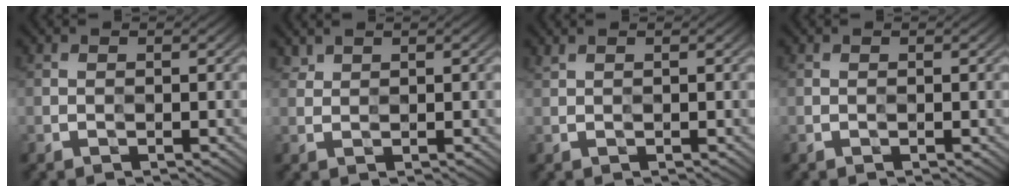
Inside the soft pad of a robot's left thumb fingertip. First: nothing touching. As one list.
[{"total": 2.0, "force": [1.9, 0.6, 0.0], "torque": [-0.004, 0.005, 0.043]}, {"total": 0.8, "force": [0.8, -0.1, 0.3], "torque": [-0.010, 0.004, 0.018]}, {"total": 0.0}]